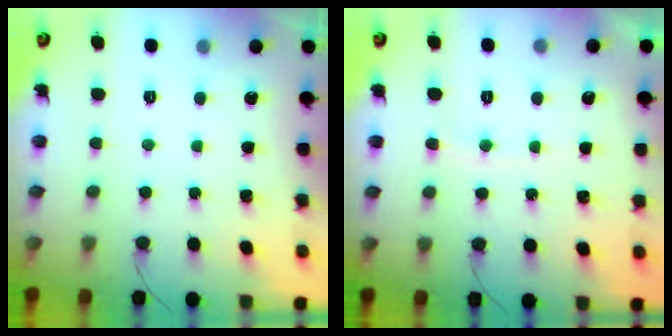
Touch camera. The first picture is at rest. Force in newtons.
{"total": 4.7, "press": 4.7, "slide": 0.6}